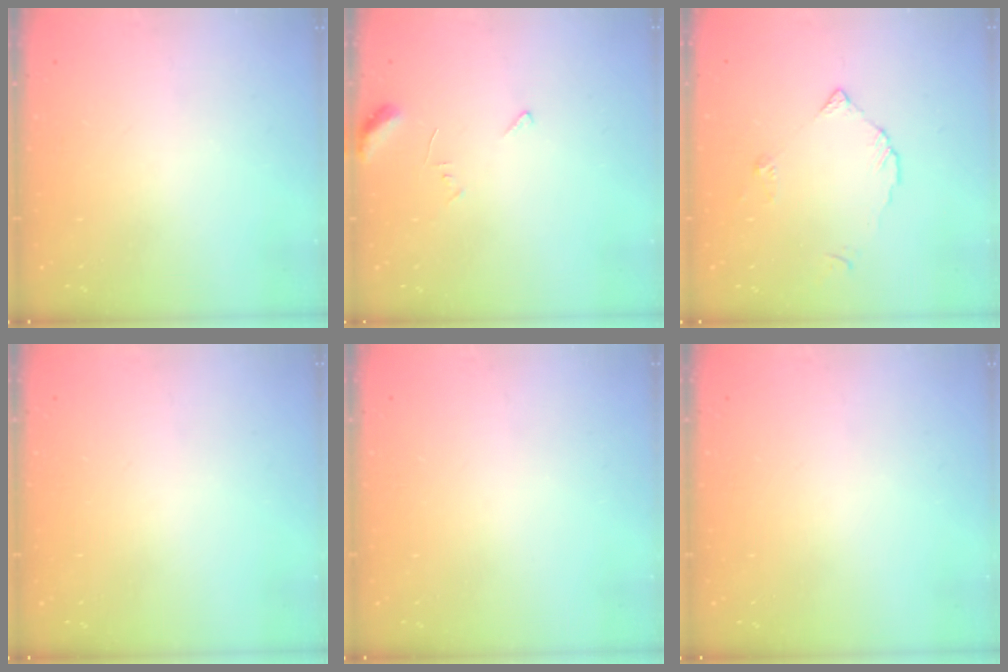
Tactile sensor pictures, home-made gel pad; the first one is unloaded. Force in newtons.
{"total": 5.5, "press": 5.5, "slide": 0.3}
{"total": 3.9, "press": 3.9, "slide": 0.3}
{"total": 0.0}
{"total": 0.0}
{"total": 0.0}